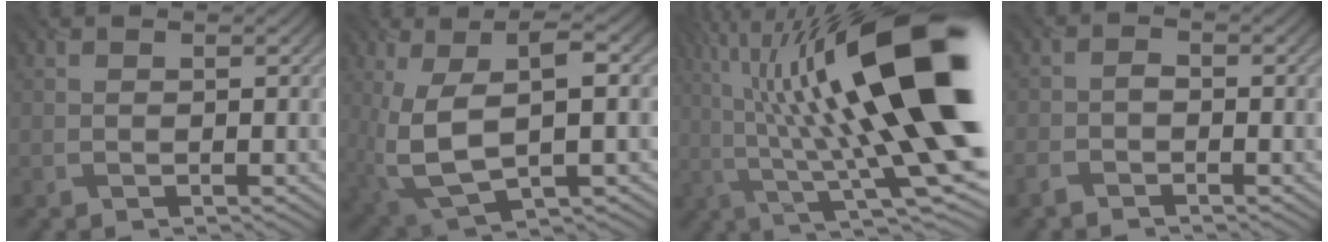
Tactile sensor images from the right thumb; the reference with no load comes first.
{"total": 9.4, "force": [0.5, 4.0, 8.5], "torque": [-0.184, -0.006, 0.014]}
{"total": 21.1, "force": [4.9, 5.7, 19.7], "torque": [-0.319, 0.037, 0.093]}
{"total": 2.1, "force": [-1.6, 0.7, 1.0], "torque": [-0.026, -0.002, -0.041]}